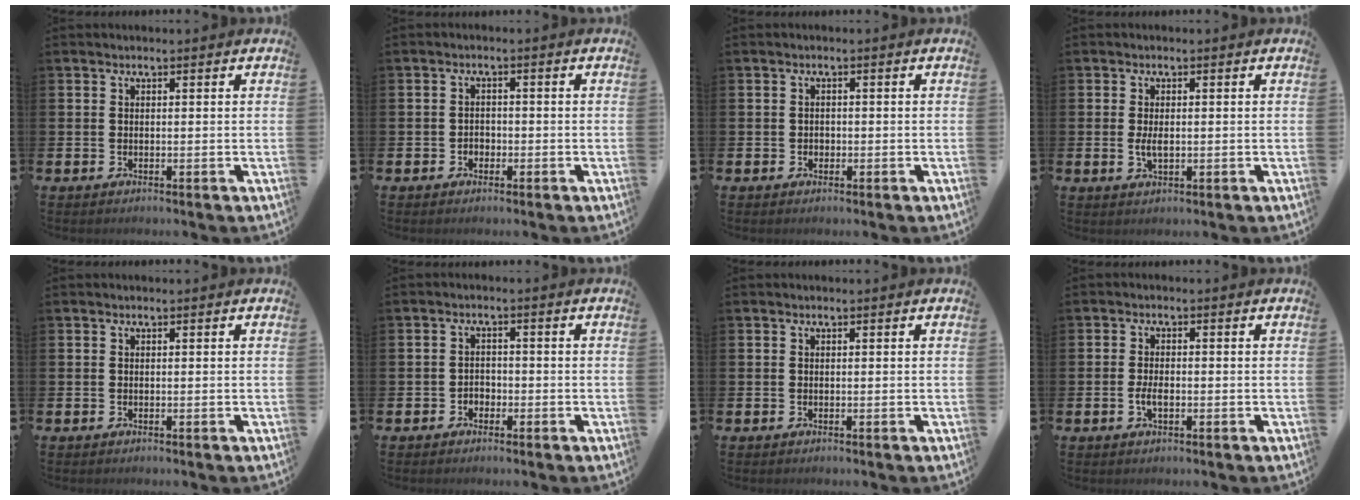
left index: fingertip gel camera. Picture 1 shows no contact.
{"total": 1.5, "force": [-0.7, 1.3, 0.4], "torque": [-0.004, 0.001, -0.018]}
{"total": 0.9, "force": [-0.1, 0.9, 0.2], "torque": [0.000, 0.006, -0.006]}
{"total": 2.2, "force": [0.0, 1.0, 1.9], "torque": [-0.032, 0.002, -0.002]}
{"total": 0.0}
{"total": 1.8, "force": [-0.9, 1.5, 0.3], "torque": [-0.005, 0.002, -0.023]}
{"total": 0.0}
{"total": 2.3, "force": [-0.6, 1.1, 1.9], "torque": [-0.030, -0.001, -0.012]}